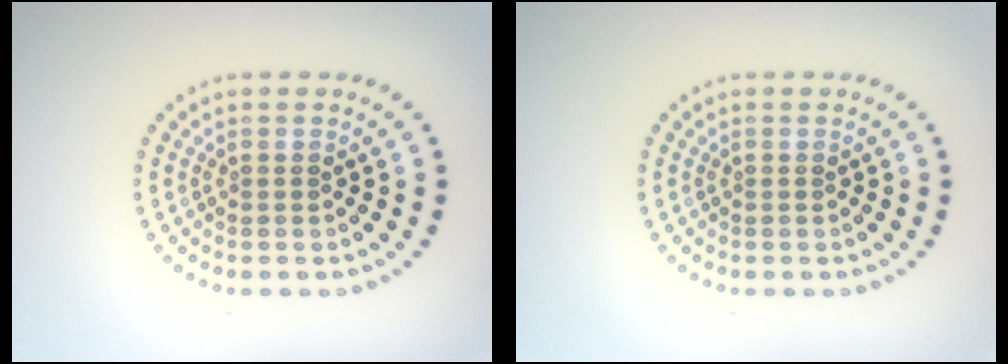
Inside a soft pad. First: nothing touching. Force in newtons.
{"total": 0.0}